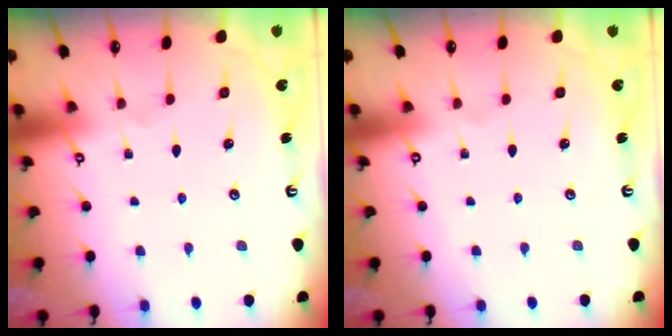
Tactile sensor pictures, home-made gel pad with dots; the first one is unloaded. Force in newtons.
{"total": 0.6, "press": 0.5, "slide": 0.4}